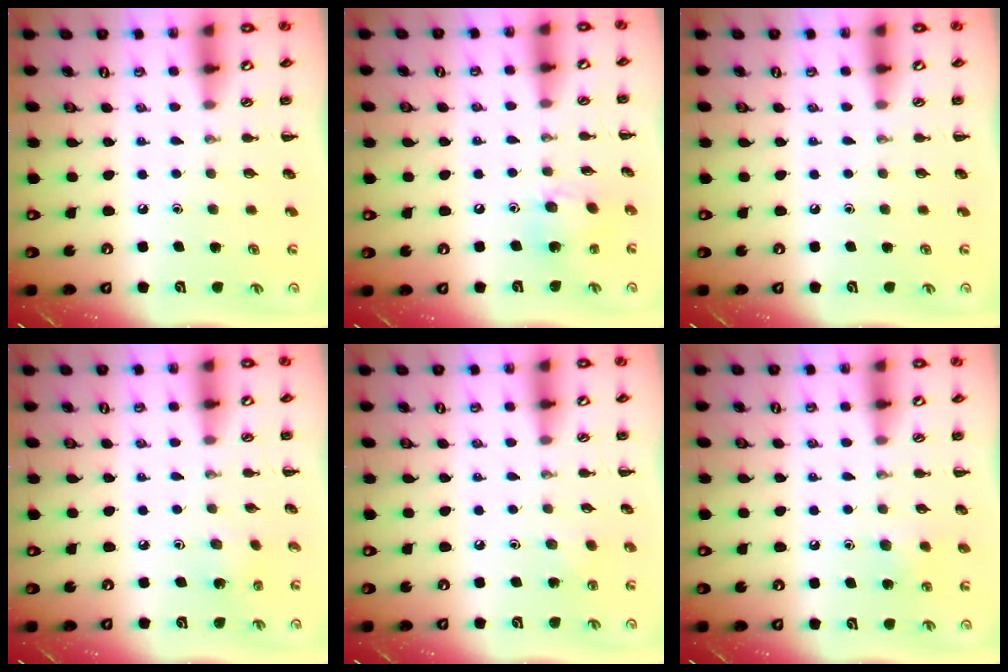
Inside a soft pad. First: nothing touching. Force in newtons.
{"total": 7.5, "press": 7.5, "slide": 0.6}
{"total": 0.0}
{"total": 1.5, "press": 1.4, "slide": 0.5}
{"total": 2.3, "press": 2.2, "slide": 0.8}
{"total": 5.5, "press": 5.2, "slide": 1.6}